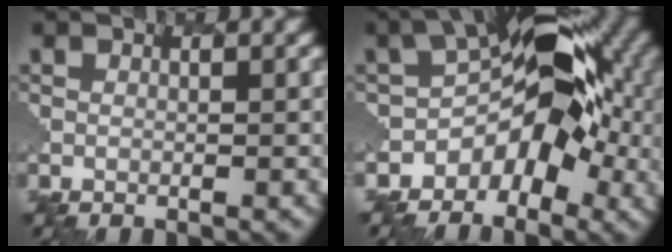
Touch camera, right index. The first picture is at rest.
{"total": 6.8, "force": [-2.2, 5.2, 3.7], "torque": [-0.054, 0.011, -0.074]}